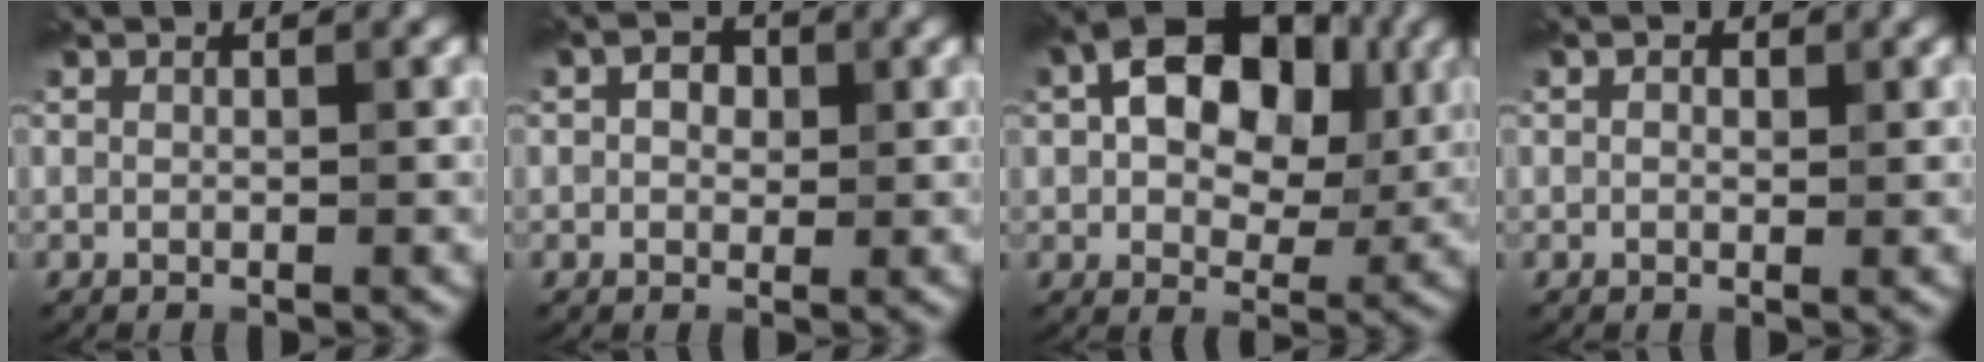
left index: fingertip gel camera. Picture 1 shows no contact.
{"total": 1.9, "force": [0.4, 1.4, 1.2], "torque": [-0.015, 0.002, 0.000]}
{"total": 13.0, "force": [3.4, 8.5, 9.2], "torque": [-0.135, 0.047, 0.038]}
{"total": 1.0, "force": [0.4, 0.7, 0.6], "torque": [-0.006, -0.003, 0.001]}